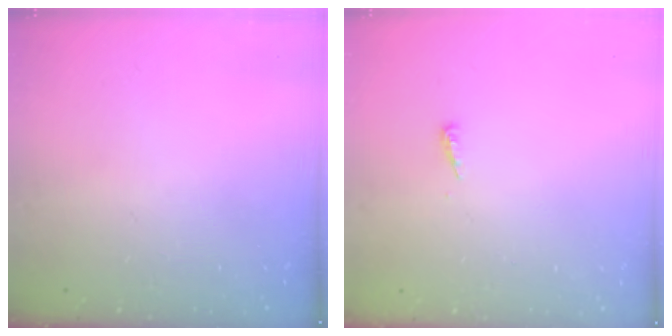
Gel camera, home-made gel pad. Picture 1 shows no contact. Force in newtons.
{"total": 4.0, "press": 4.0, "slide": 0.5}